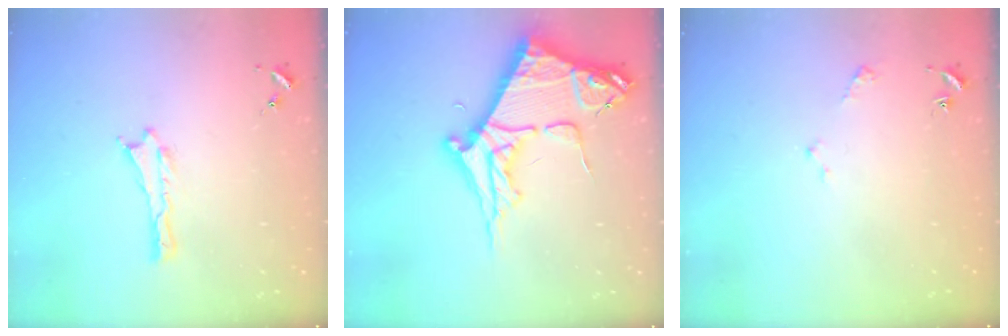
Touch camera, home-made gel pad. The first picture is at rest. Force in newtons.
{"total": 8.8, "press": 8.7, "slide": 0.9}
{"total": 1.6, "press": 1.6, "slide": 0.2}